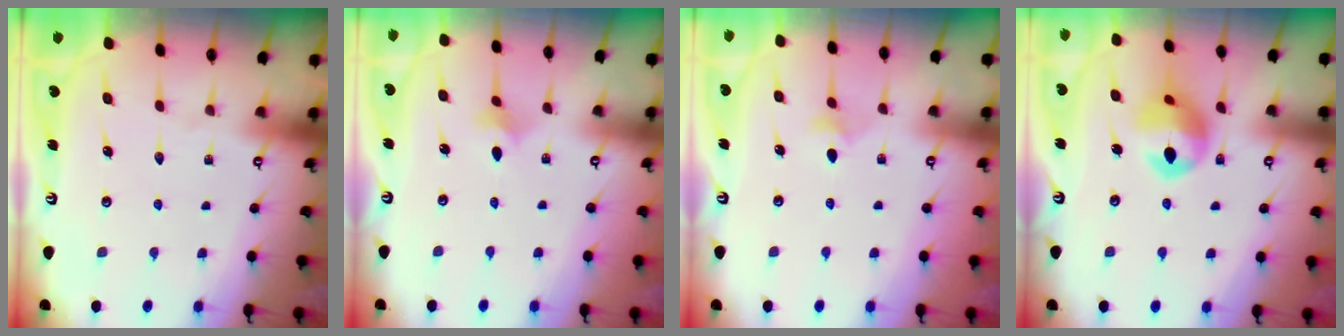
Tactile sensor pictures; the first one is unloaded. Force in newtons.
{"total": 1.9, "press": 1.8, "slide": 0.5}
{"total": 5.2, "press": 5.1, "slide": 1.1}
{"total": 12.3, "press": 12.1, "slide": 2.1}